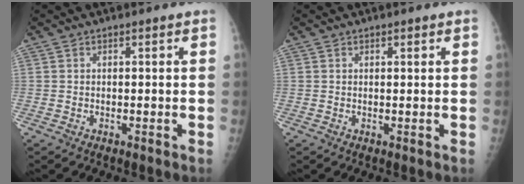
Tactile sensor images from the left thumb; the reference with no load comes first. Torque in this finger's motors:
{"motor_torque": [0.04, 0.15, -0.35, -0.10, 0.03]}